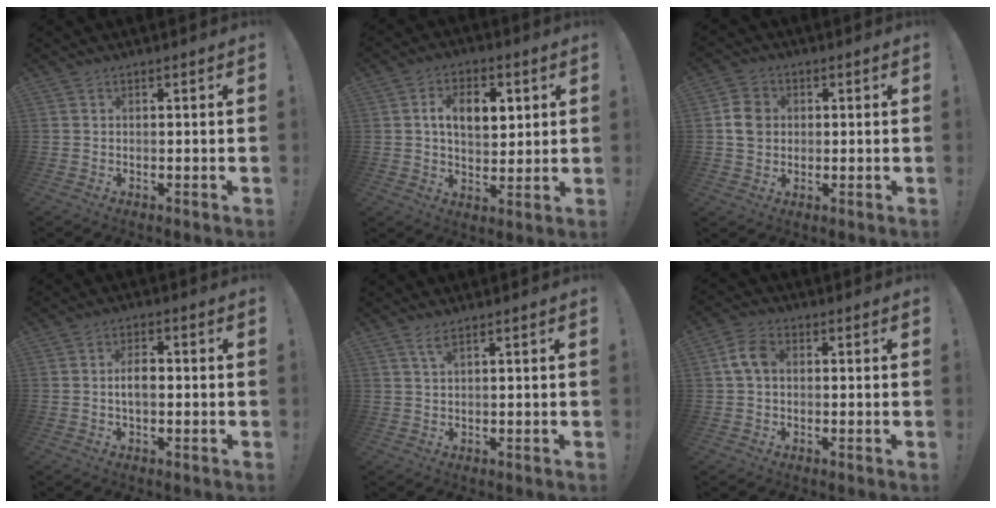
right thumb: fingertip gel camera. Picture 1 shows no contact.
{"total": 10.2, "force": [2.9, 6.7, 7.2], "torque": [-0.104, 0.003, 0.050]}
{"total": 6.8, "force": [0.8, 5.9, 3.3], "torque": [-0.049, 0.007, 0.015]}
{"total": 4.6, "force": [-0.4, 2.3, 4.0], "torque": [-0.063, 0.004, -0.013]}
{"total": 2.6, "force": [1.6, 0.4, 2.1], "torque": [-0.043, -0.002, 0.028]}
{"total": 6.6, "force": [0.6, 4.4, 4.9], "torque": [-0.096, 0.010, 0.012]}